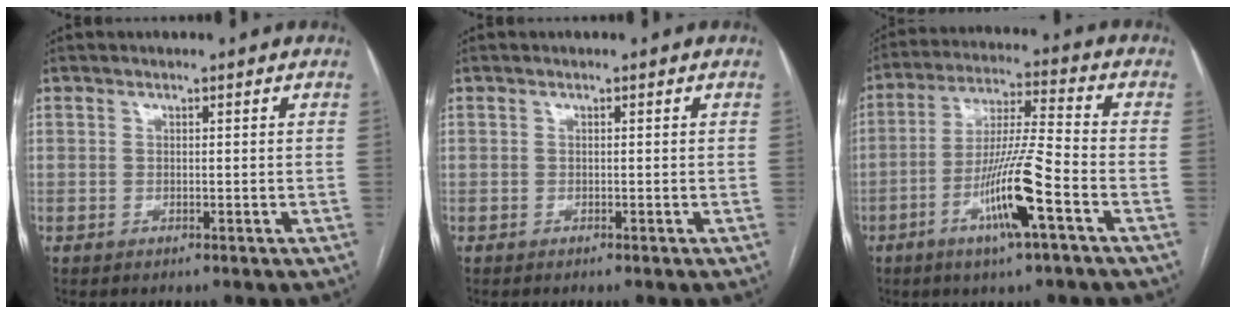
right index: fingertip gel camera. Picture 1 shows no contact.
{"total": 0.0}
{"total": 12.3, "force": [-5.2, -0.1, 11.2], "torque": [-0.216, -0.007, -0.098]}